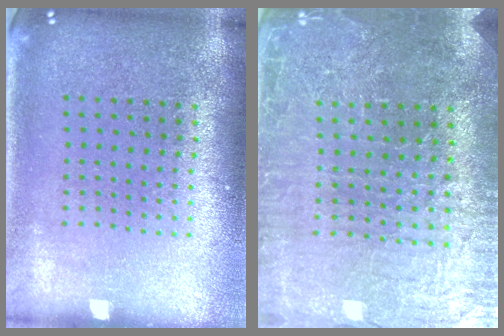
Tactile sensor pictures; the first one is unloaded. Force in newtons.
{"total": 3.3, "press": 3.2, "slide": 0.5}